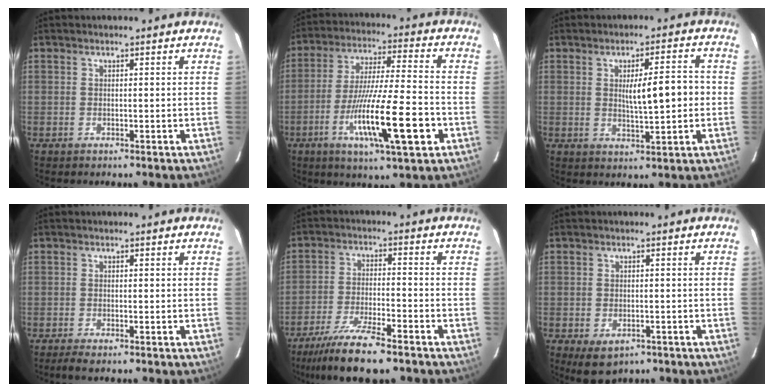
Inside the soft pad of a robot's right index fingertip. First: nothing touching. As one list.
[{"total": 16.4, "force": [-5.7, 1.2, 15.3], "torque": [-0.272, -0.016, -0.096]}, {"total": 7.4, "force": [0.3, 1.3, 7.2], "torque": [-0.113, 0.010, 0.011]}, {"total": 2.1, "force": [-1.5, 0.3, 1.3], "torque": [-0.027, -0.006, -0.027]}, {"total": 10.9, "force": [-8.5, 1.0, 6.8], "torque": [-0.118, -0.028, -0.144]}, {"total": 4.8, "force": [-2.8, 2.9, 2.7], "torque": [-0.046, -0.007, -0.033]}]